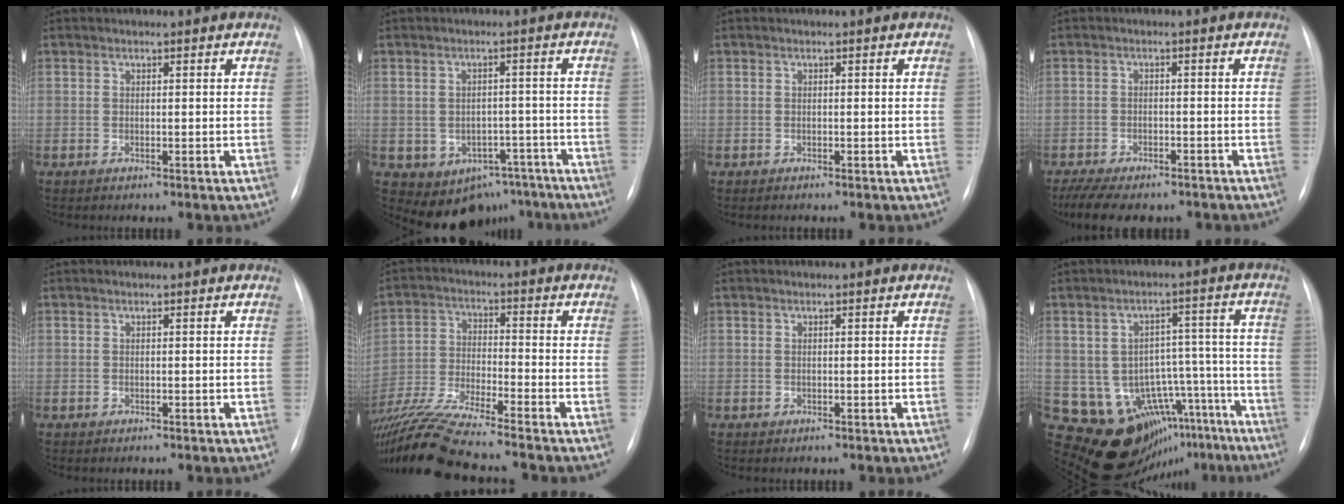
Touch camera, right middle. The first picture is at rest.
{"total": 9.4, "force": [-5.6, 7.0, 2.8], "torque": [-0.028, 0.032, -0.063]}
{"total": 0.0}
{"total": 10.9, "force": [-8.9, 3.7, 5.1], "torque": [-0.089, 0.000, -0.122]}
{"total": 0.0}
{"total": 13.7, "force": [-12.1, -1.4, 6.3], "torque": [-0.123, -0.024, -0.220]}
{"total": 0.0}
{"total": 19.0, "force": [-13.4, 10.5, 8.4], "torque": [-0.097, 0.052, -0.161]}